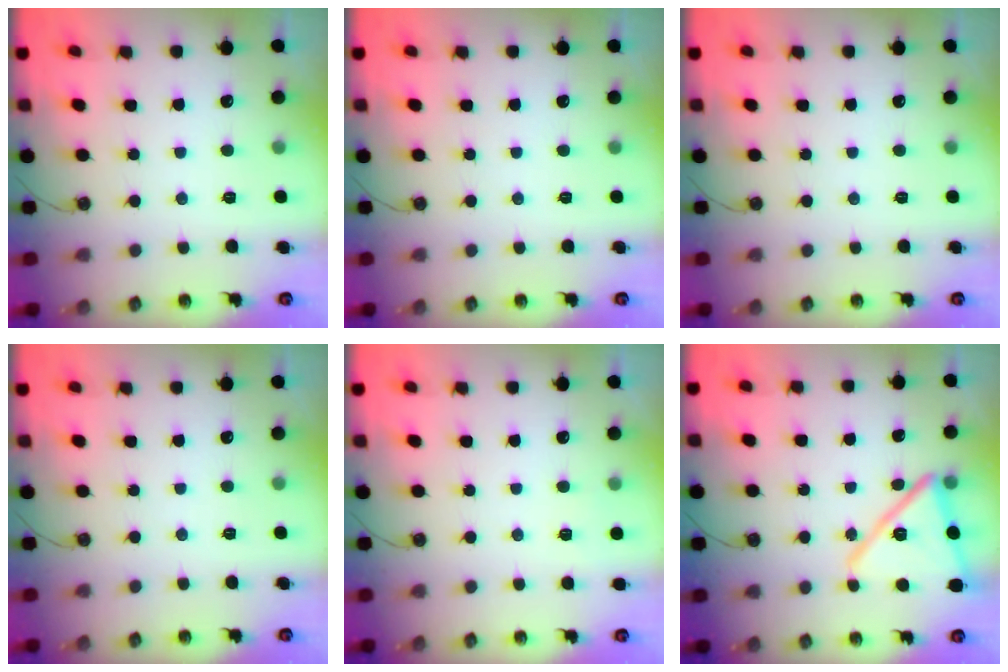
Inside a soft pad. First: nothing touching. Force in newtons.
{"total": 0.0}
{"total": 0.0}
{"total": 0.0}
{"total": 2.8, "press": 1.8, "slide": 2.2}
{"total": 16.9, "press": 16.9, "slide": 1.1}